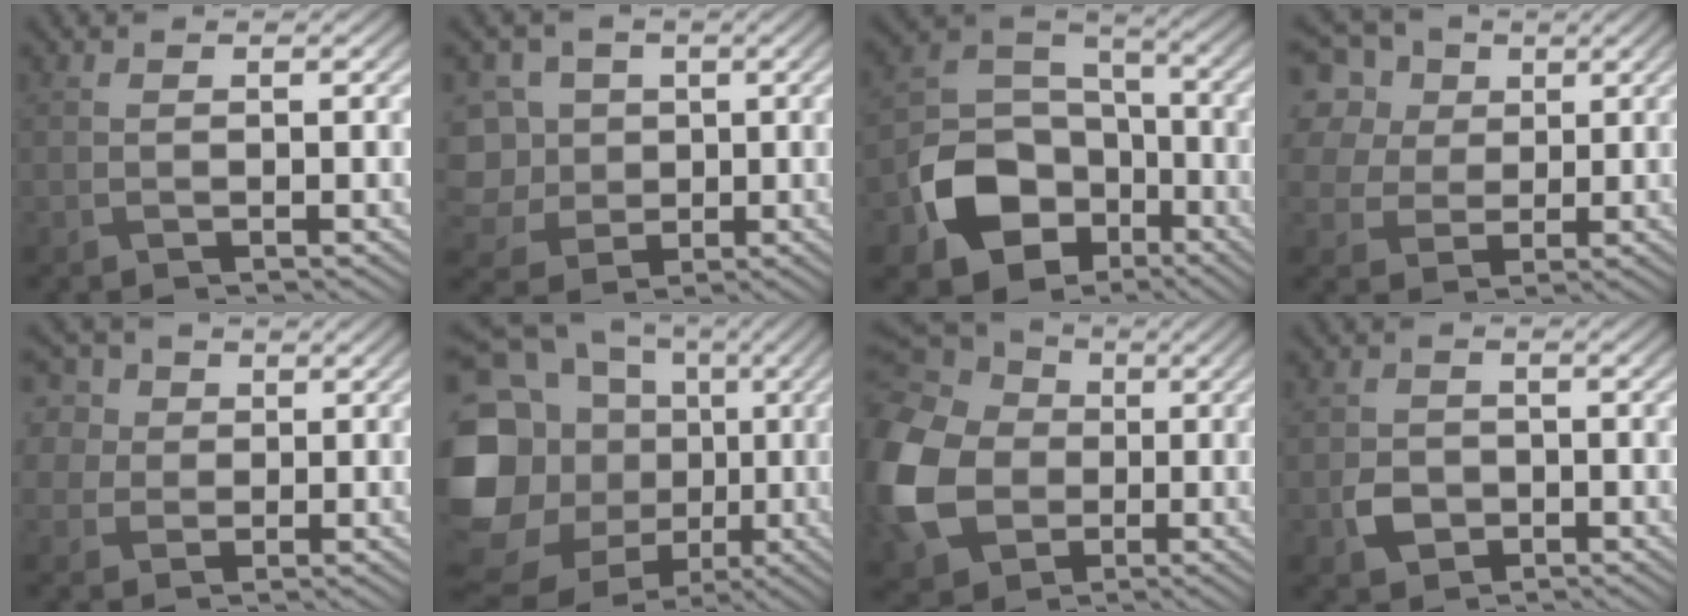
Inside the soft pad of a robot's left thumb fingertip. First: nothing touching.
{"total": 10.0, "force": [1.1, 8.9, 4.4], "torque": [-0.154, 0.019, -0.003]}
{"total": 12.2, "force": [-5.3, 9.1, 6.1], "torque": [-0.138, -0.027, -0.102]}
{"total": 14.6, "force": [5.8, 11.2, 7.2], "torque": [-0.229, 0.036, 0.116]}
{"total": 10.5, "force": [5.0, 7.6, 5.1], "torque": [-0.149, 0.030, 0.067]}
{"total": 22.5, "force": [-1.9, 19.5, 11.1], "torque": [-0.283, 0.014, -0.045]}
{"total": 16.4, "force": [-0.9, 13.8, 8.8], "torque": [-0.276, -0.020, -0.014]}
{"total": 3.1, "force": [-1.1, 2.6, 1.3], "torque": [-0.029, -0.004, -0.021]}